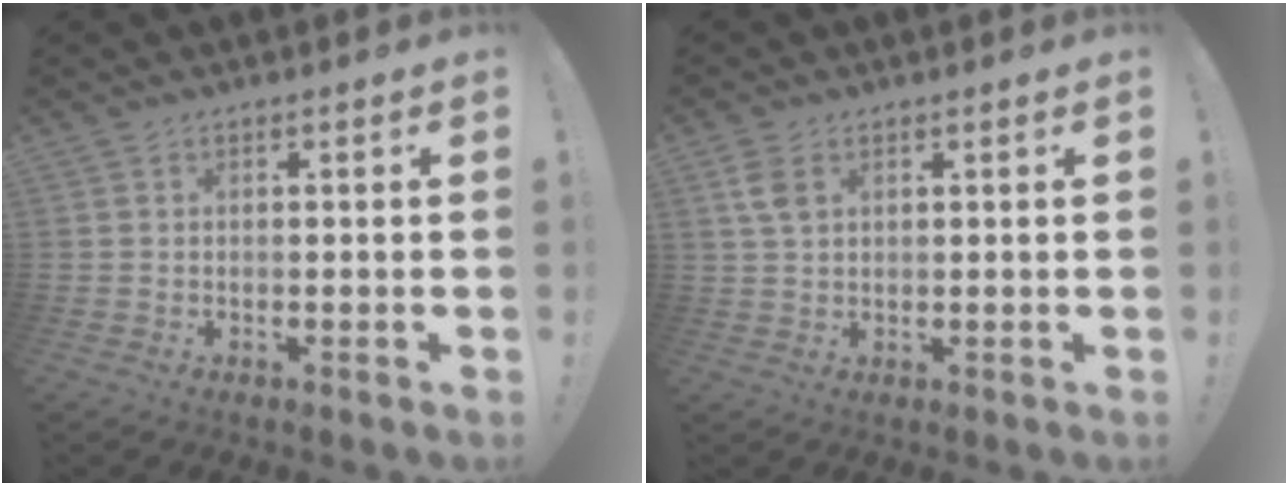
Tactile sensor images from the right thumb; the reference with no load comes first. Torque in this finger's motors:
{"motor_torque": [0.25, -0.22, 0.25, 0.36, 0.02]}